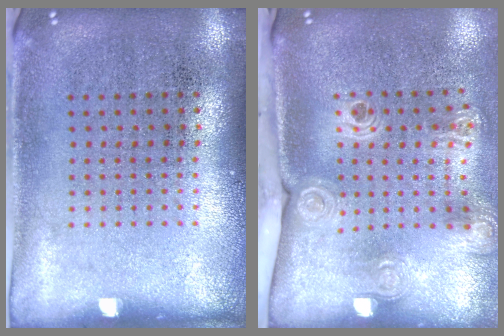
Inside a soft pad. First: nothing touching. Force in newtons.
{"total": 2.3, "press": 1.6, "slide": 1.5}